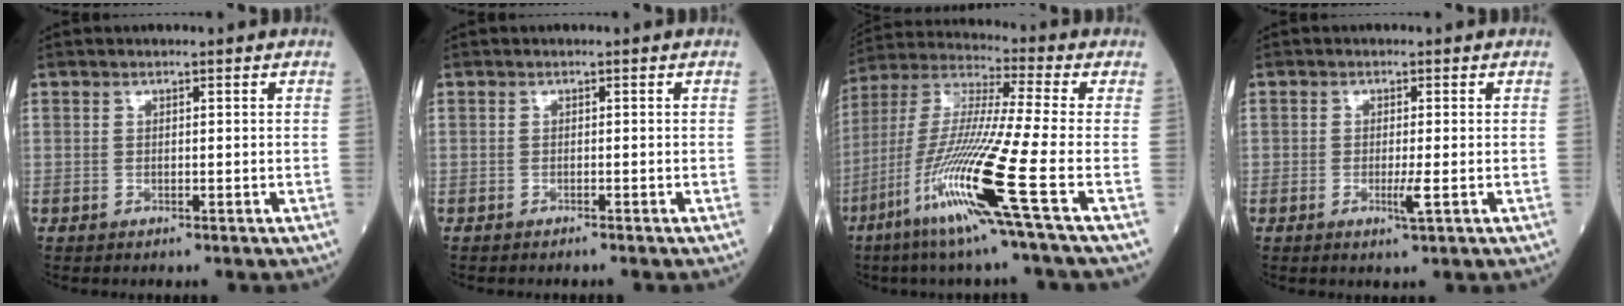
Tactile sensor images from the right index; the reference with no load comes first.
{"total": 0.8, "force": [-0.8, -0.1, 0.3], "torque": [-0.006, 0.000, -0.013]}
{"total": 17.5, "force": [-7.3, -1.5, 15.8], "torque": [-0.337, -0.035, -0.149]}
{"total": 2.3, "force": [-0.6, 0.0, 2.2], "torque": [-0.040, -0.005, -0.011]}